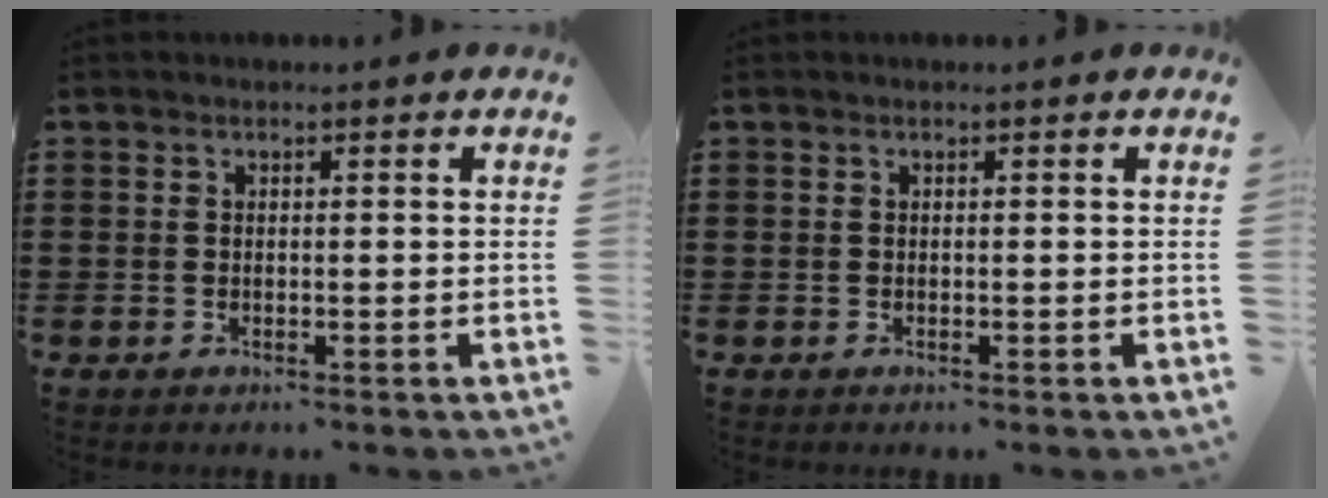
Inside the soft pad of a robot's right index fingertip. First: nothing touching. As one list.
[{"total": 0.0}]